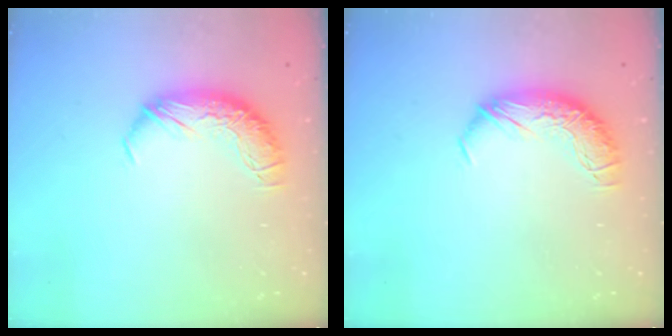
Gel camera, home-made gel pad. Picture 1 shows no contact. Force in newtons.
{"total": 0.0}